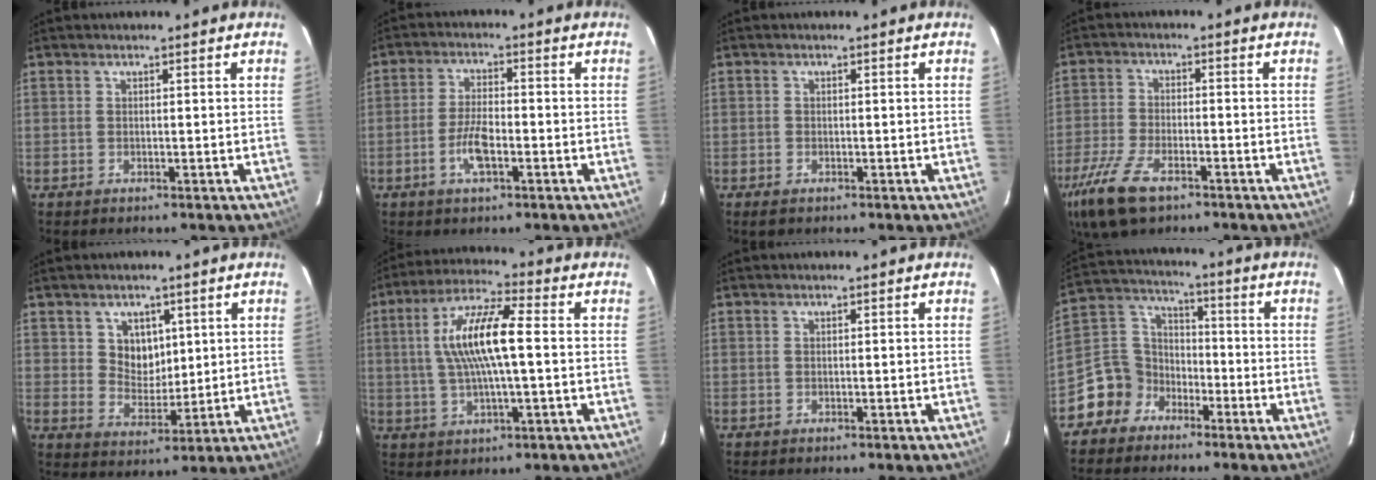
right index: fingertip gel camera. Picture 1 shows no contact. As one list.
[{"total": 6.0, "force": [-2.5, 2.1, 5.1], "torque": [-0.107, 0.002, -0.048]}, {"total": 1.5, "force": [-1.0, 0.9, 0.7], "torque": [-0.012, -0.004, -0.019]}, {"total": 12.0, "force": [-7.6, 5.0, 7.8], "torque": [-0.192, -0.028, -0.151]}, {"total": 6.2, "force": [2.5, 5.1, 2.3], "torque": [-0.036, 0.005, 0.053]}, {"total": 12.4, "force": [0.9, 2.6, 12.1], "torque": [-0.227, 0.015, 0.014]}, {"total": 0.0}, {"total": 9.0, "force": [-5.8, 6.9, 0.7], "torque": [-0.028, 0.049, -0.123]}]